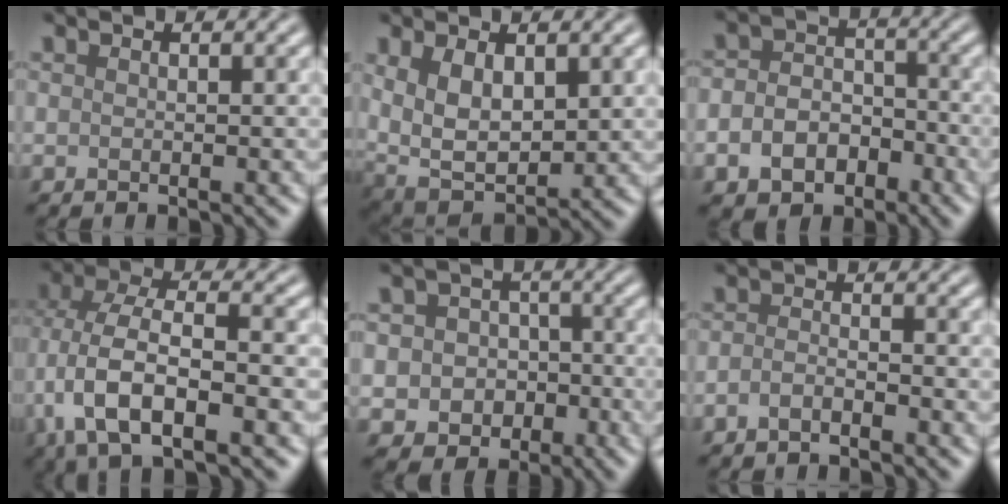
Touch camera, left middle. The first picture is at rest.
{"total": 6.4, "force": [1.5, 3.5, 5.1], "torque": [-0.107, -0.010, 0.030]}
{"total": 5.4, "force": [-2.3, 3.9, 2.9], "torque": [-0.042, -0.006, -0.041]}
{"total": 9.9, "force": [-2.5, 4.8, 8.2], "torque": [-0.168, 0.000, -0.049]}
{"total": 4.9, "force": [-1.1, 4.5, 1.8], "torque": [-0.014, 0.006, -0.034]}
{"total": 1.5, "force": [-1.1, 0.5, 0.9], "torque": [-0.021, 0.001, -0.025]}